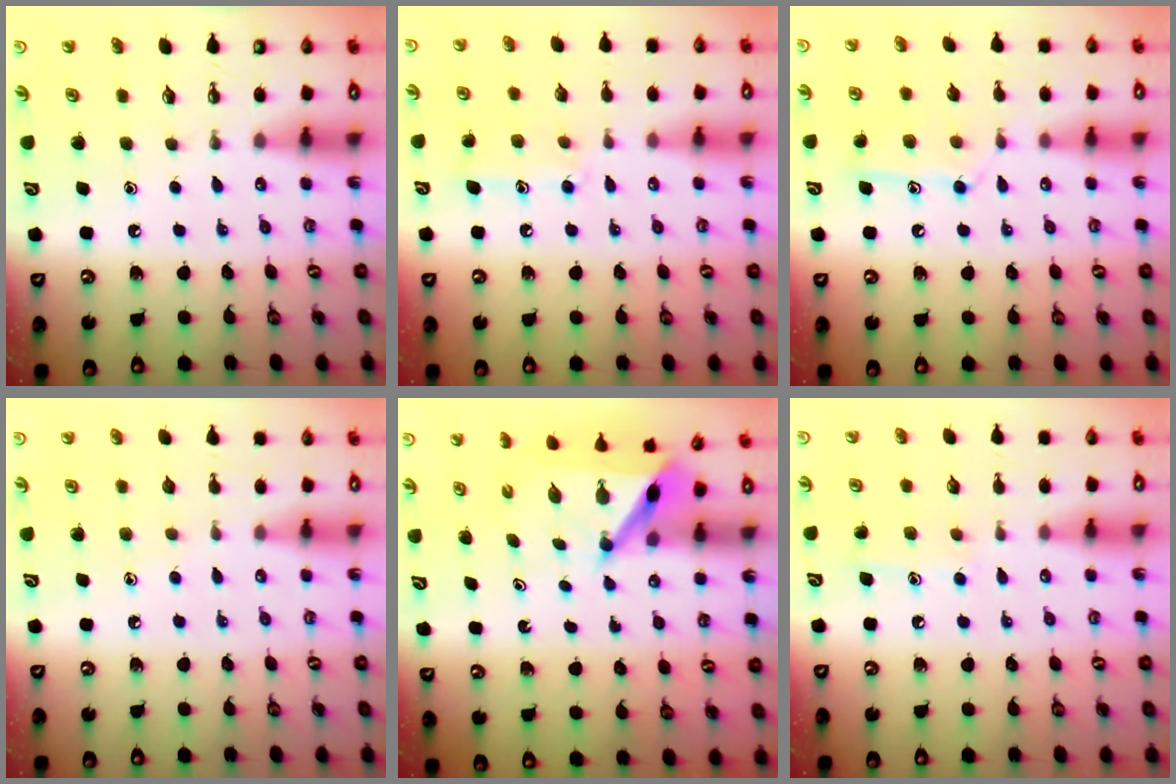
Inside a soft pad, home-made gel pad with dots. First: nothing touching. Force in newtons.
{"total": 9.2, "press": 9.1, "slide": 0.7}
{"total": 11.7, "press": 11.7, "slide": 0.6}
{"total": 3.7, "press": 3.7, "slide": 0.4}
{"total": 5.4, "press": 5.4, "slide": 0.4}
{"total": 5.9, "press": 5.9, "slide": 0.5}